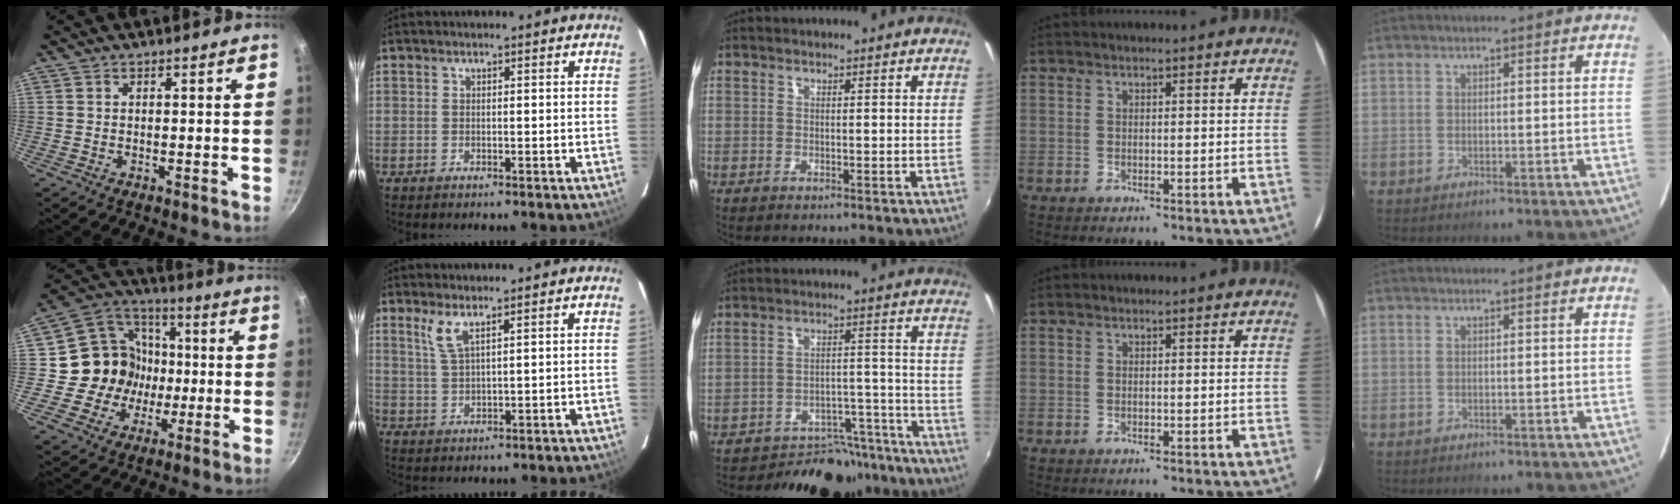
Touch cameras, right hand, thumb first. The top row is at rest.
{"thumb": {"total": 15.5, "force": [-1.1, 14.5, 5.3], "torque": [-0.055, 0.030, -0.024]}, "index": {"total": 3.6, "force": [2.3, 0.5, 2.8], "torque": [-0.061, -0.001, 0.051]}, "middle": {"total": 14.4, "force": [-12.9, 5.8, 2.6], "torque": [-0.036, 0.037, -0.162]}}